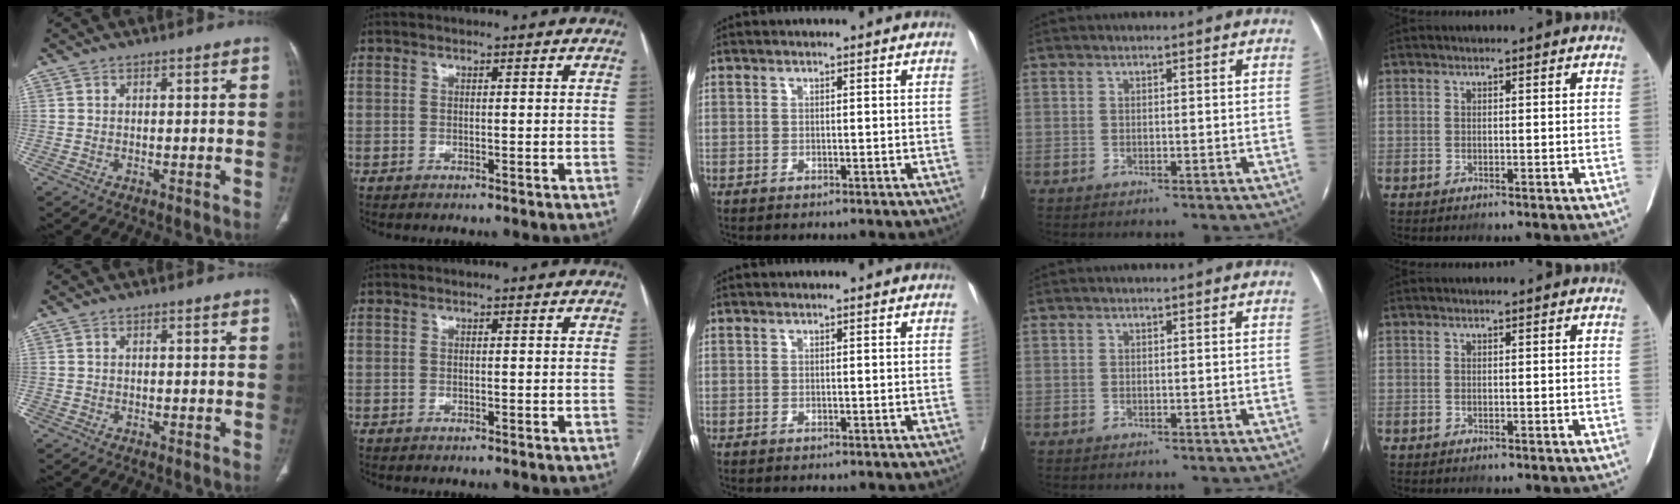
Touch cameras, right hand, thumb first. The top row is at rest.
{"thumb": {"total": 0.7, "force": [-0.3, 0.6, 0.1], "torque": [0.004, 0.004, -0.008]}}